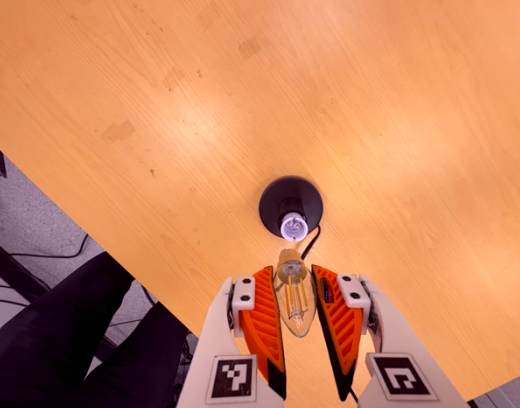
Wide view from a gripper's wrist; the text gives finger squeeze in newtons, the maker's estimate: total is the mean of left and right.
{"total": 10.8, "left": 10.1, "right": 11.4}